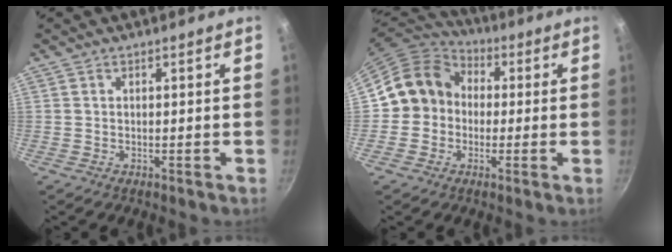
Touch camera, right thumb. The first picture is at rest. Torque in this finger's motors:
{"motor_torque": [-0.12, 0.72, -0.11, 0.20, 0.10]}